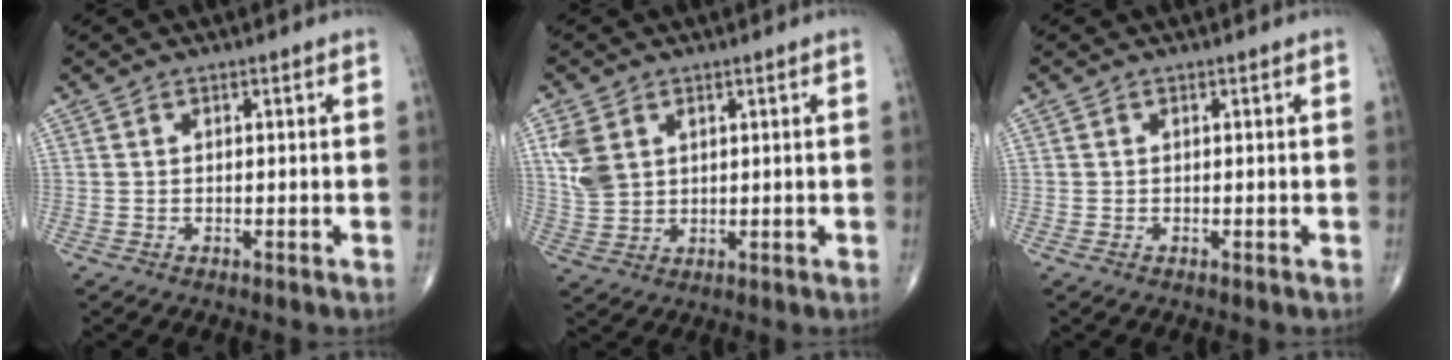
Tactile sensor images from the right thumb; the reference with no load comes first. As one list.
[{"total": 6.3, "force": [2.3, 4.5, 3.8], "torque": [-0.071, -0.005, 0.056]}, {"total": 0.0}]